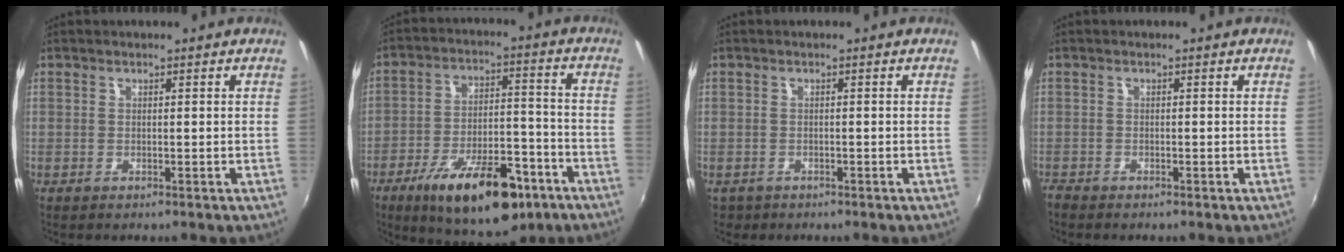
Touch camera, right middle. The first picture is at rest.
{"total": 19.5, "force": [-11.8, 7.6, 13.7], "torque": [-0.228, -0.010, -0.170]}
{"total": 2.2, "force": [-1.1, 1.8, 0.6], "torque": [-0.018, -0.005, -0.015]}
{"total": 1.6, "force": [-1.5, 0.5, 0.2], "torque": [-0.010, -0.007, -0.030]}